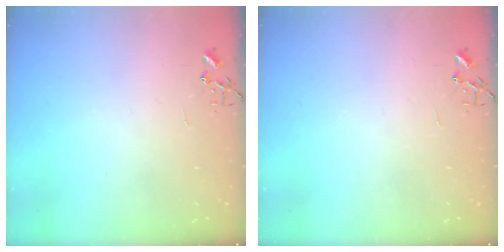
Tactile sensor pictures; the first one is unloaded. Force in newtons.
{"total": 0.0}